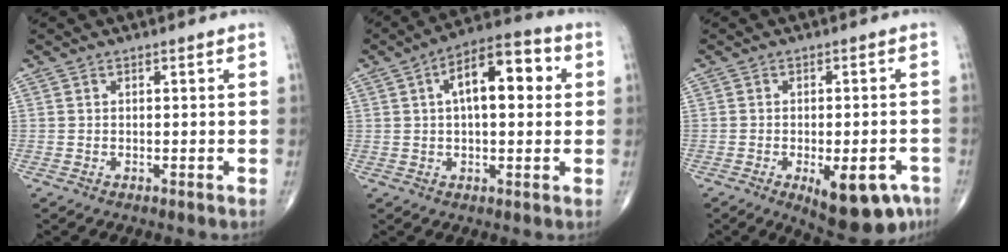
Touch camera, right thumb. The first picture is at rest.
{"total": 12.9, "force": [2.9, 6.0, 11.1], "torque": [-0.155, 0.025, 0.036]}
{"total": 12.1, "force": [-5.8, 5.0, 9.4], "torque": [-0.102, 0.012, -0.067]}